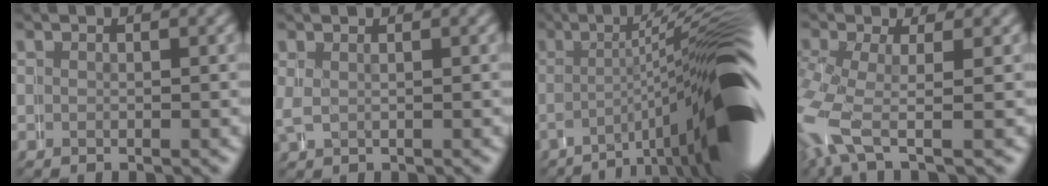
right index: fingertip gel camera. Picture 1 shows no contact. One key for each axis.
{"total": 1.6, "fx": 0.7, "fy": 1.3, "fz": 0.7, "tx": -0.023, "ty": 0.001, "tz": 0.014}
{"total": 15.5, "fx": -3.5, "fy": 4.0, "fz": 14.5, "tx": -0.166, "ty": 0.010, "tz": -0.053}
{"total": 5.2, "fx": -1.6, "fy": 2.6, "fz": 4.2, "tx": -0.112, "ty": -0.025, "tz": -0.012}